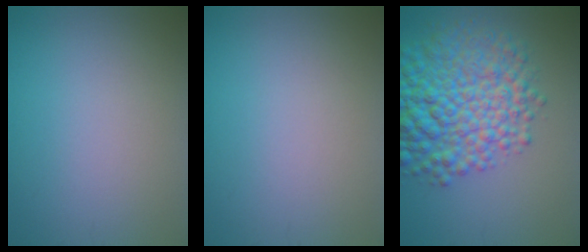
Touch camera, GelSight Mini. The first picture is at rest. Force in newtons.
{"total": 0.0}
{"total": 9.6, "press": 9.6, "slide": 0.3}